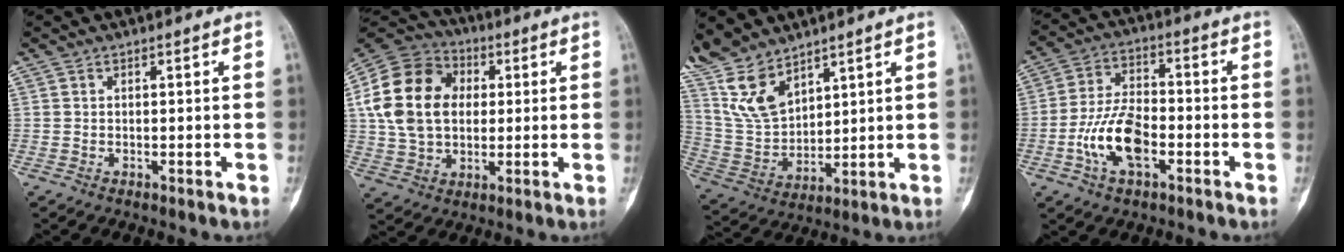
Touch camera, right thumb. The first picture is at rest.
{"total": 18.8, "force": [2.8, 13.8, 12.5], "torque": [-0.218, 0.020, 0.047]}
{"total": 12.0, "force": [9.5, 4.9, 5.6], "torque": [-0.105, -0.040, 0.211]}
{"total": 11.3, "force": [-3.7, 5.8, 9.0], "torque": [-0.169, 0.024, -0.074]}